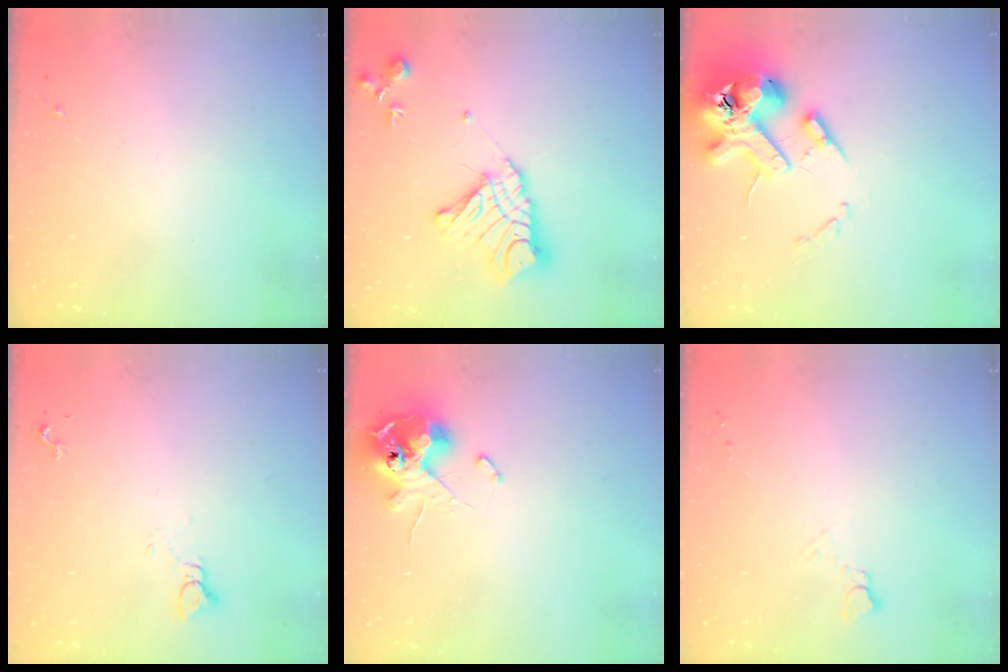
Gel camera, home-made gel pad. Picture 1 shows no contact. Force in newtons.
{"total": 15.8, "press": 15.7, "slide": 1.4}
{"total": 14.5, "press": 14.3, "slide": 2.0}
{"total": 2.8, "press": 2.8, "slide": 0.1}
{"total": 11.6, "press": 11.4, "slide": 2.1}
{"total": 3.8, "press": 3.7, "slide": 0.5}